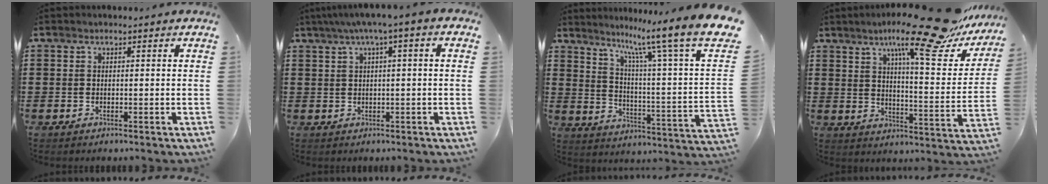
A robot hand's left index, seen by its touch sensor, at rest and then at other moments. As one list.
[{"total": 3.1, "force": [0.0, 0.2, 3.1], "torque": [-0.057, 0.001, -0.004]}, {"total": 11.3, "force": [8.0, 0.1, 7.9], "torque": [-0.159, -0.064, 0.116]}, {"total": 16.0, "force": [12.2, 0.8, 10.4], "torque": [-0.176, -0.061, 0.189]}]